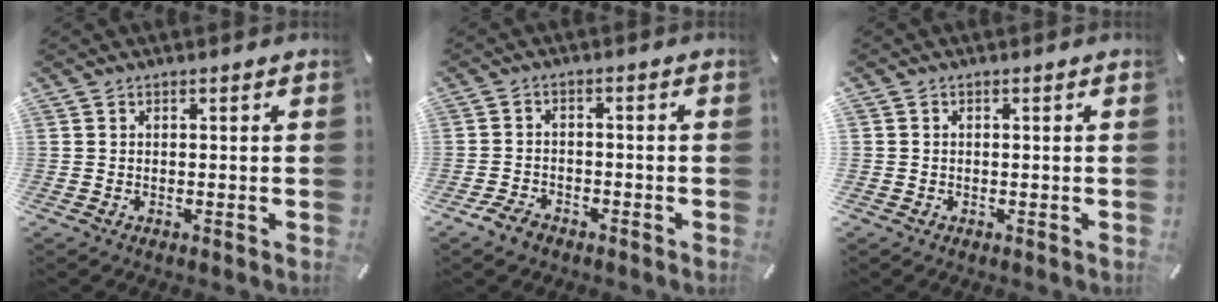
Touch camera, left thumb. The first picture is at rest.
{"total": 3.7, "force": [-2.8, 2.1, 1.1], "torque": [-0.030, 0.013, -0.056]}
{"total": 2.4, "force": [0.0, 2.4, -0.4], "torque": [0.016, 0.002, -0.002]}